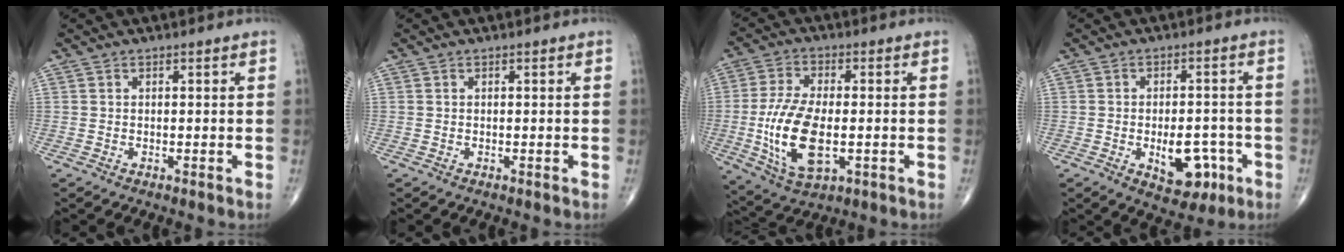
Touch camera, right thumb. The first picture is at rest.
{"total": 0.0}
{"total": 14.5, "force": [-2.4, 6.9, 12.5], "torque": [-0.251, -0.004, -0.036]}
{"total": 9.1, "force": [-3.0, 5.1, 6.9], "torque": [-0.073, 0.016, -0.031]}